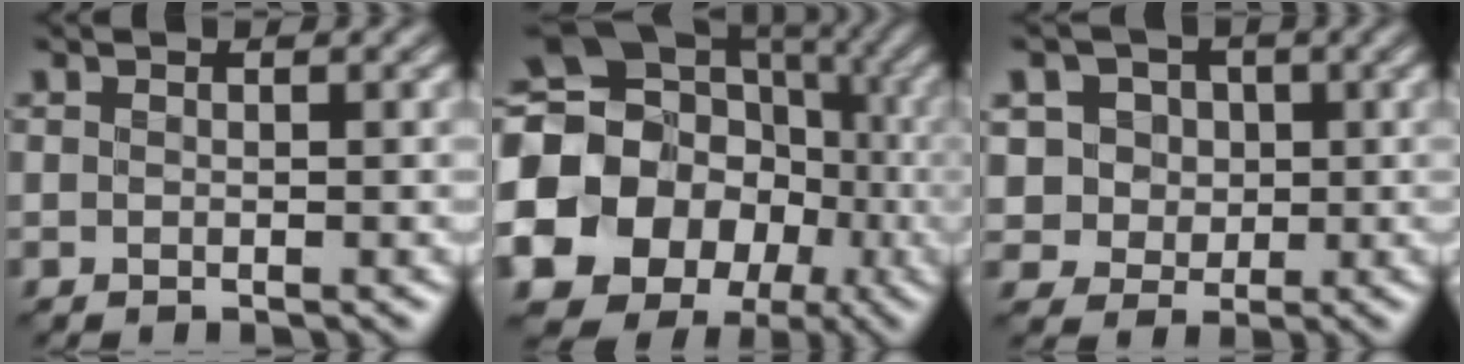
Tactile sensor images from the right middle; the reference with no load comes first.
{"total": 20.3, "force": [-4.5, 18.0, 8.3], "torque": [-0.169, -0.021, -0.094]}
{"total": 6.3, "force": [2.3, 5.3, 2.5], "torque": [-0.037, 0.014, 0.022]}